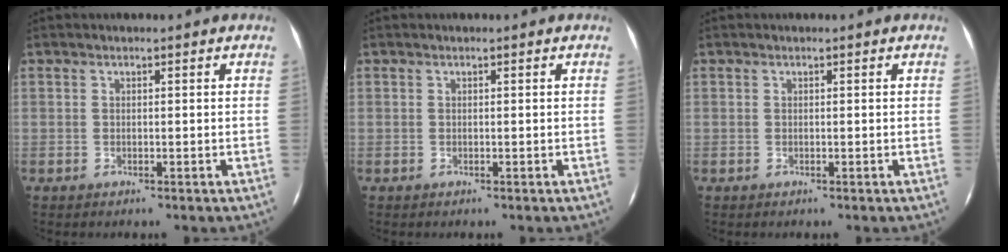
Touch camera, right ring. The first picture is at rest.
{"total": 0.0}
{"total": 0.0}